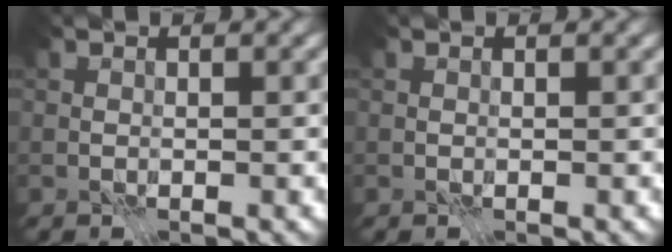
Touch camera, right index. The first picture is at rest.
{"total": 0.0}